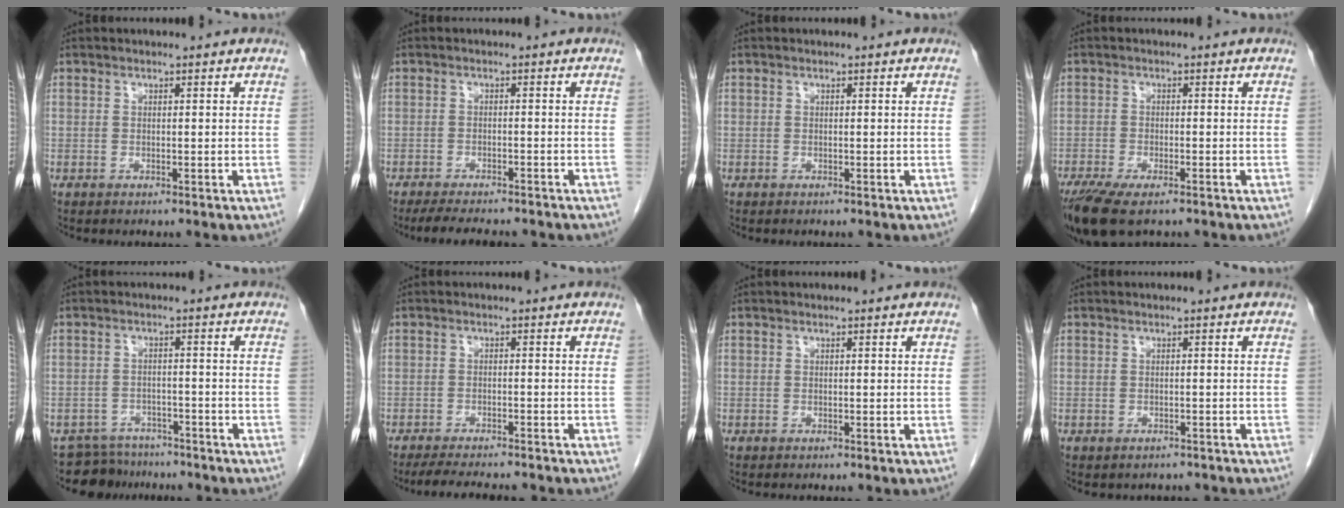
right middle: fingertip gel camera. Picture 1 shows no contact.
{"total": 9.4, "force": [-8.1, 2.0, 4.4], "torque": [-0.063, -0.009, -0.111]}
{"total": 0.0}
{"total": 8.5, "force": [-6.1, 2.7, 5.3], "torque": [-0.087, -0.018, -0.099]}
{"total": 7.1, "force": [-6.5, 3.0, -0.2], "torque": [0.007, 0.007, -0.093]}
{"total": 8.6, "force": [-7.6, 1.3, 3.9], "torque": [-0.056, -0.013, -0.109]}
{"total": 0.0}
{"total": 1.9, "force": [-1.7, 0.9, 0.3], "torque": [-0.006, 0.000, -0.021]}